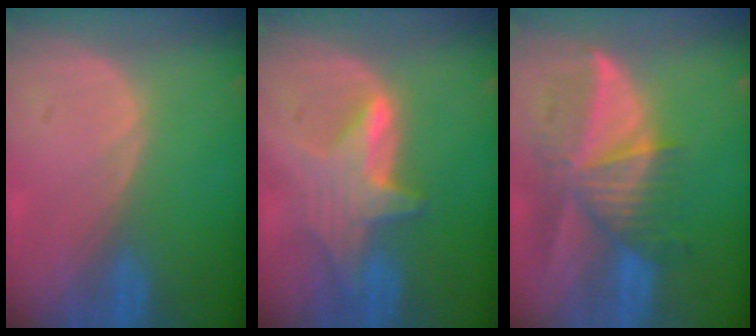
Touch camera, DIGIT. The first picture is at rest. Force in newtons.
{"total": 6.8, "press": 6.4, "slide": 2.1}
{"total": 9.7, "press": 8.6, "slide": 4.4}